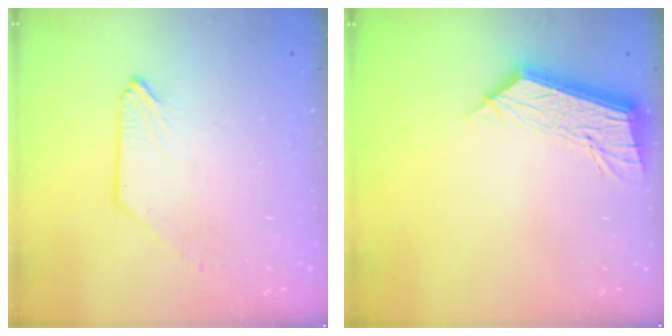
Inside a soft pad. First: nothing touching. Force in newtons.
{"total": 12.1, "press": 12.1, "slide": 0.4}